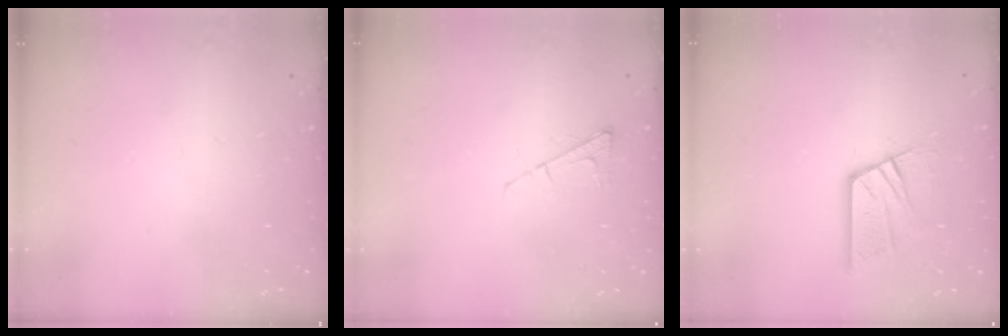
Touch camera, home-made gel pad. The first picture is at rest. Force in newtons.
{"total": 6.3, "press": 6.3, "slide": 0.4}
{"total": 12.0, "press": 12.0, "slide": 1.2}